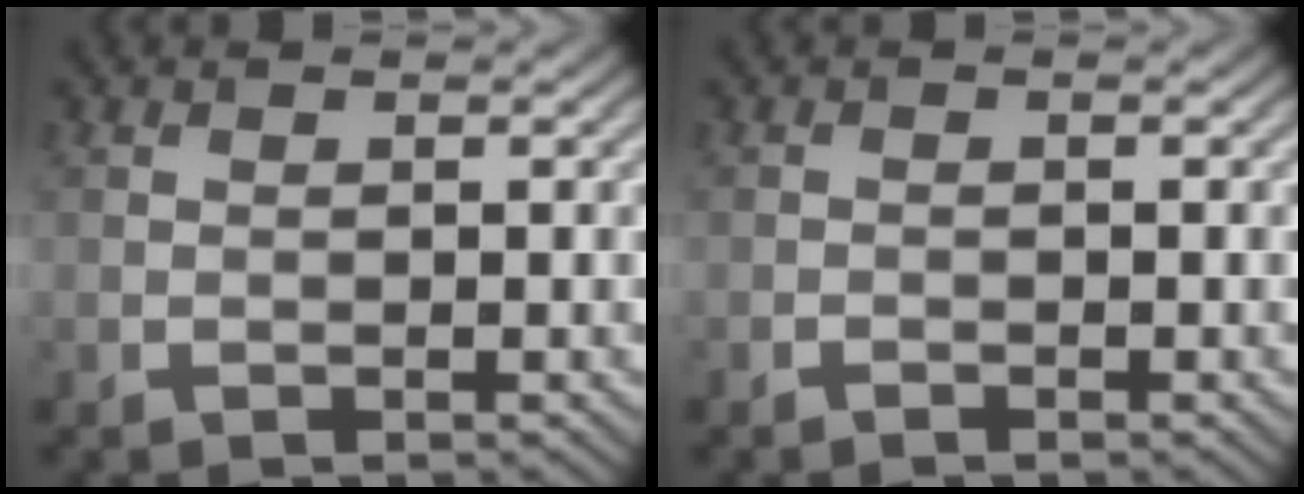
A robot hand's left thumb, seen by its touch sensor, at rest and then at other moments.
{"total": 0.7, "force": [-0.6, 0.2, 0.2], "torque": [-0.003, -0.001, -0.010]}